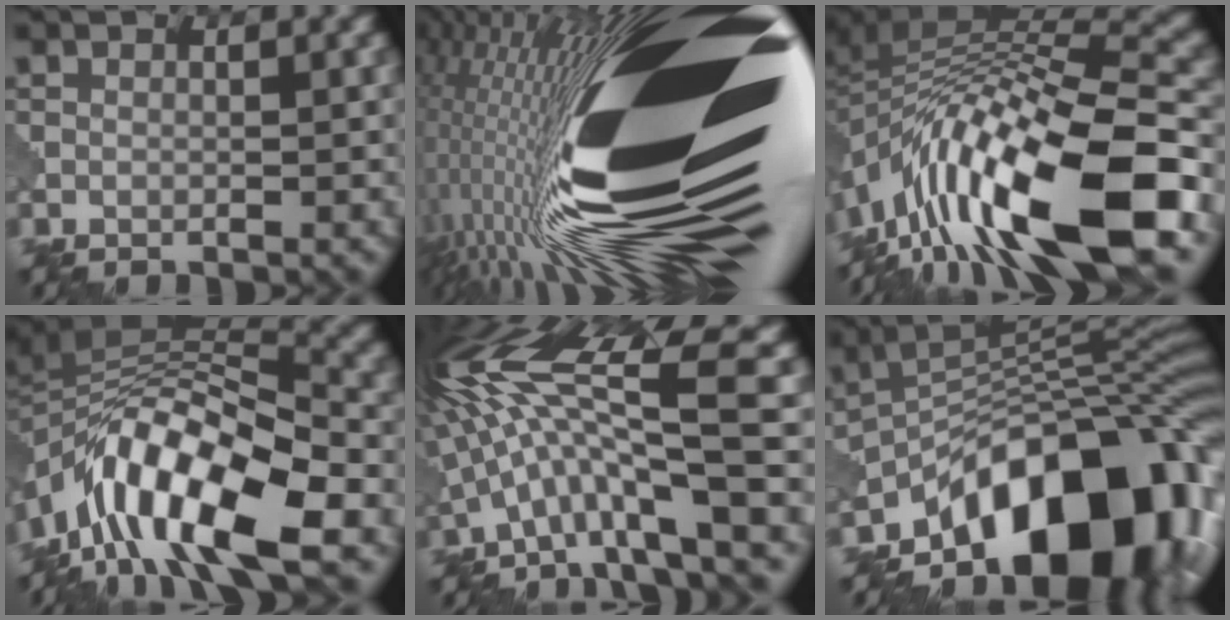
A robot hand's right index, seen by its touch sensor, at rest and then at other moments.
{"total": 22.6, "force": [-1.4, 7.9, 21.2], "torque": [-0.355, -0.011, -0.035]}
{"total": 15.7, "force": [-7.5, 5.4, 12.7], "torque": [-0.231, 0.019, -0.122]}
{"total": 12.9, "force": [-6.2, 5.1, 10.1], "torque": [-0.174, 0.017, -0.111]}
{"total": 11.2, "force": [0.0, 1.8, 11.1], "torque": [-0.202, 0.025, 0.012]}
{"total": 14.2, "force": [-8.2, 7.2, 9.1], "torque": [-0.112, 0.014, -0.133]}